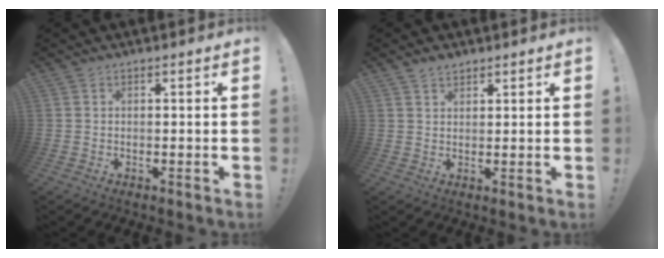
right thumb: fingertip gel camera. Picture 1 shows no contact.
{"total": 2.4, "force": [2.0, 1.2, 0.6], "torque": [-0.004, -0.013, 0.035]}